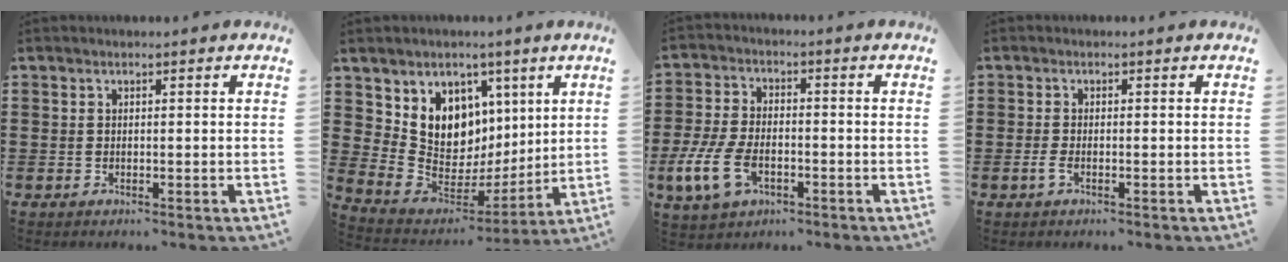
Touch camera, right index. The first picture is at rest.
{"total": 9.1, "force": [4.3, 7.8, 2.1], "torque": [-0.072, -0.057, 0.086]}
{"total": 6.1, "force": [-2.0, 2.9, 5.0], "torque": [-0.120, -0.010, -0.039]}
{"total": 1.4, "force": [-0.7, 0.4, 1.2], "torque": [-0.036, -0.007, -0.016]}